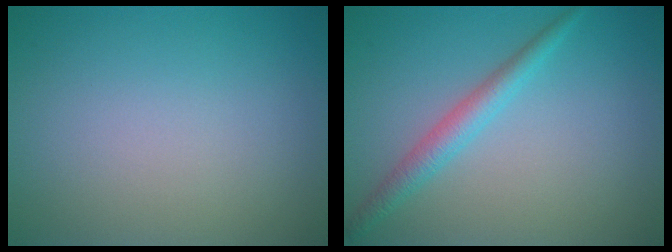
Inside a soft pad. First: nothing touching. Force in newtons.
{"total": 2.4, "press": 2.4, "slide": 0.1}